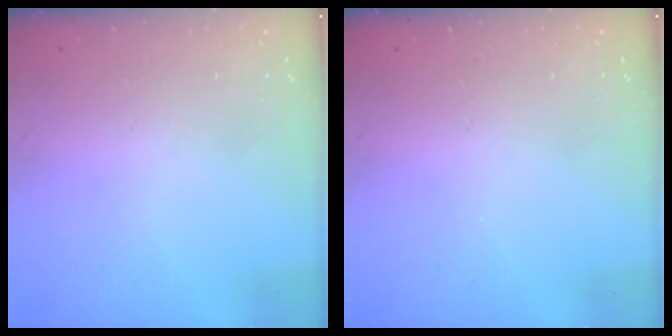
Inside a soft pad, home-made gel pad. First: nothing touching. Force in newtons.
{"total": 0.0}